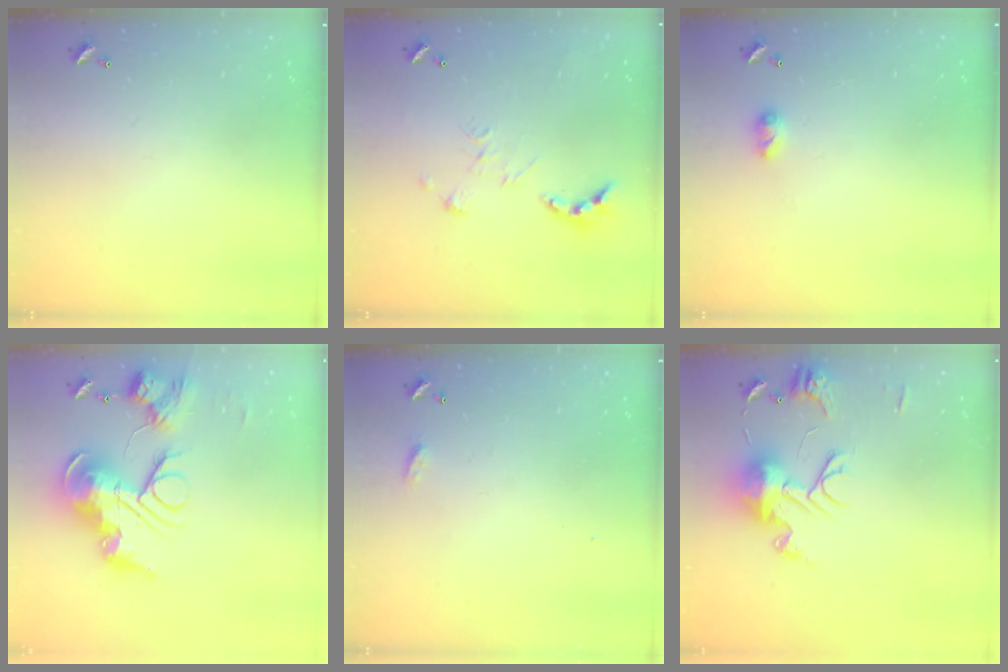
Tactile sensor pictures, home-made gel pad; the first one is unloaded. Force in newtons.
{"total": 2.7, "press": 2.2, "slide": 1.5}
{"total": 4.9, "press": 4.8, "slide": 0.7}
{"total": 0.7, "press": 0.7, "slide": 0.0}
{"total": 4.3, "press": 4.3, "slide": 0.5}
{"total": 13.5, "press": 13.5, "slide": 1.0}